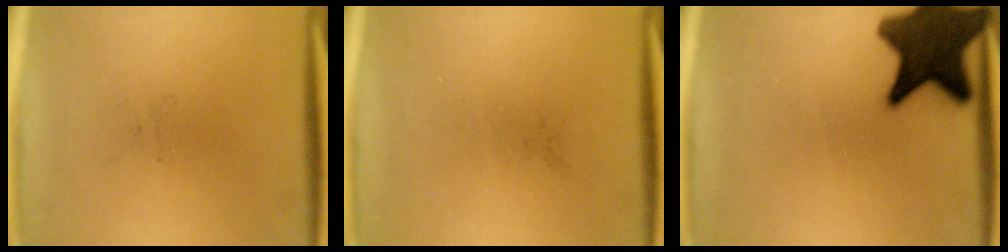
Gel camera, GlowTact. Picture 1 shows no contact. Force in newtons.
{"total": 0.0}
{"total": 15.7}